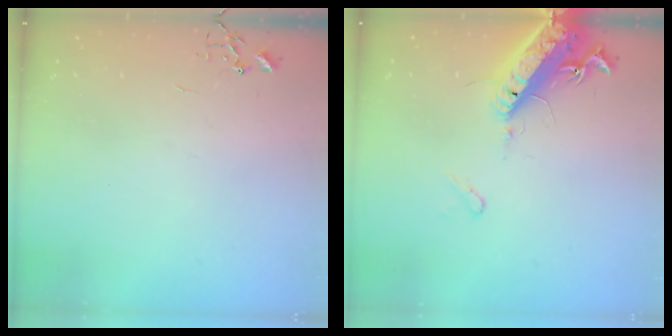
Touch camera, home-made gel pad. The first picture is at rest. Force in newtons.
{"total": 16.9, "press": 16.5, "slide": 3.9}